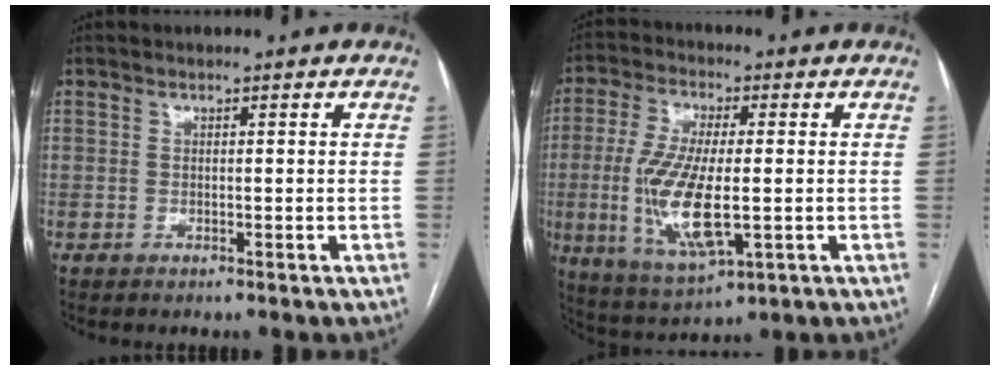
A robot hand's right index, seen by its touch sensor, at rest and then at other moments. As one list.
[{"total": 13.2, "force": [-1.8, 3.8, 12.5], "torque": [-0.264, -0.018, -0.026]}]